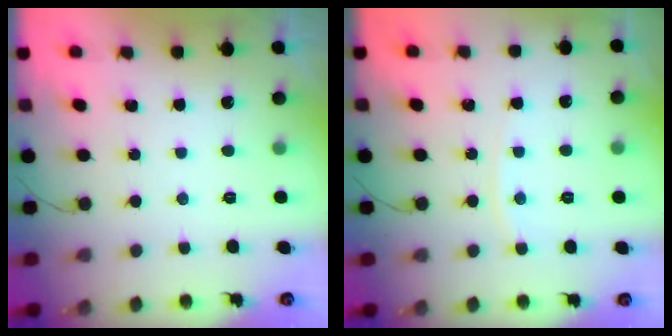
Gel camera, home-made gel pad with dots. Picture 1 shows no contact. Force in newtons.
{"total": 4.0, "press": 4.0, "slide": 0.5}